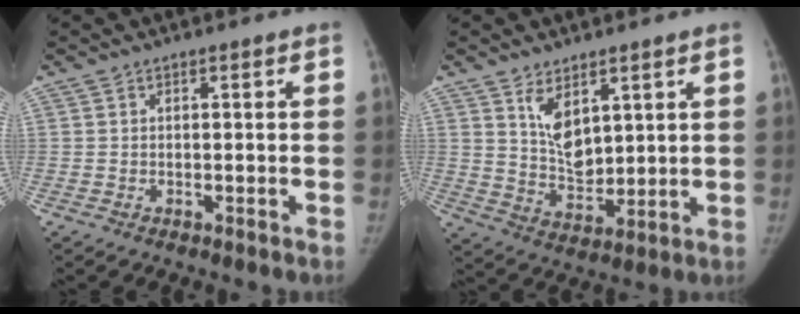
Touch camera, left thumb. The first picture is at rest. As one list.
[{"total": 8.0, "force": [4.0, 4.4, 5.4], "torque": [-0.073, -0.035, 0.085]}]